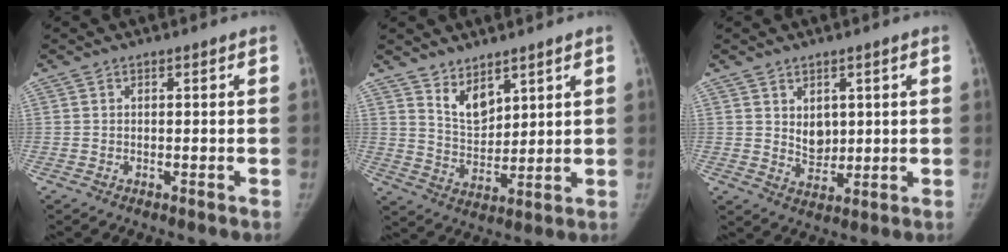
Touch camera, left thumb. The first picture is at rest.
{"total": 6.5, "force": [4.5, 3.2, 3.5], "torque": [-0.039, -0.044, 0.092]}
{"total": 4.8, "force": [1.4, 3.6, 2.9], "torque": [-0.026, -0.016, 0.034]}